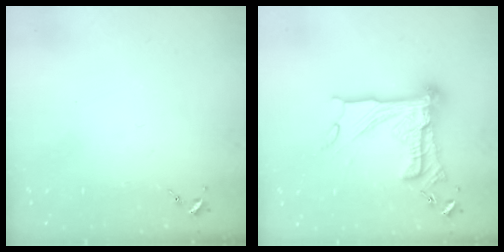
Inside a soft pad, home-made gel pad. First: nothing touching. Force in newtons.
{"total": 23.4, "press": 23.2, "slide": 2.4}